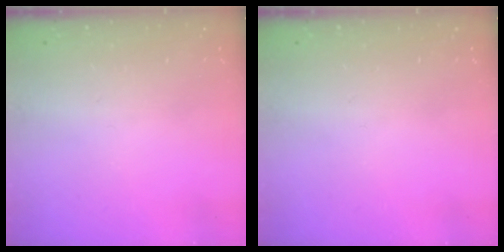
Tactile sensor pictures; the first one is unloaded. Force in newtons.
{"total": 0.0}